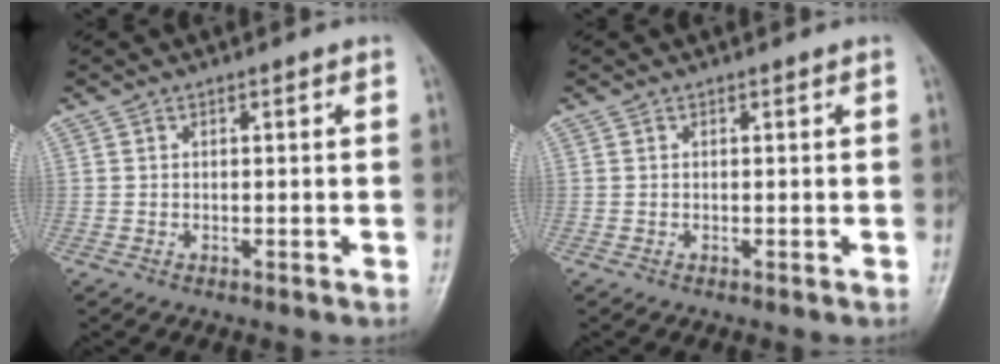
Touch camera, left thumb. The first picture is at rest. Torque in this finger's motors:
{"motor_torque": [0.00, 0.00, -0.12, -0.12, 0.00]}